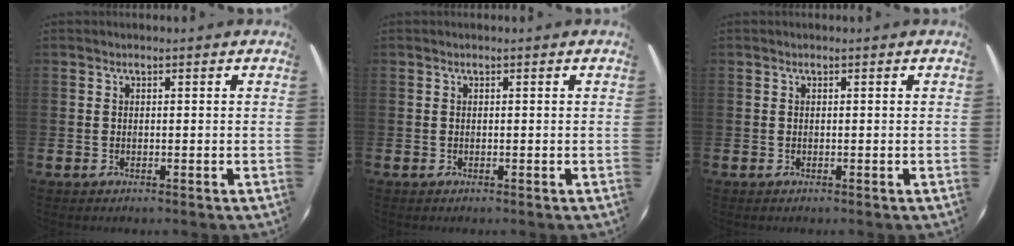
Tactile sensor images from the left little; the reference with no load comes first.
{"total": 0.0}
{"total": 0.0}